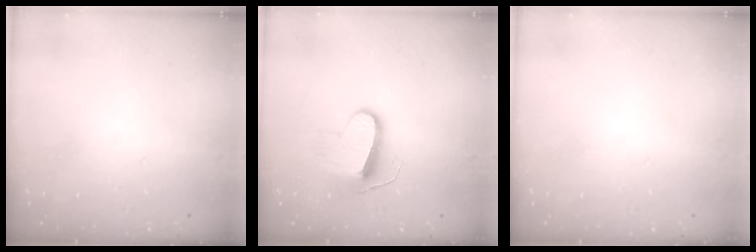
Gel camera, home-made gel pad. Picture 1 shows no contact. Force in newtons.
{"total": 9.5, "press": 9.5, "slide": 0.7}
{"total": 0.5, "press": 0.5, "slide": 0.1}